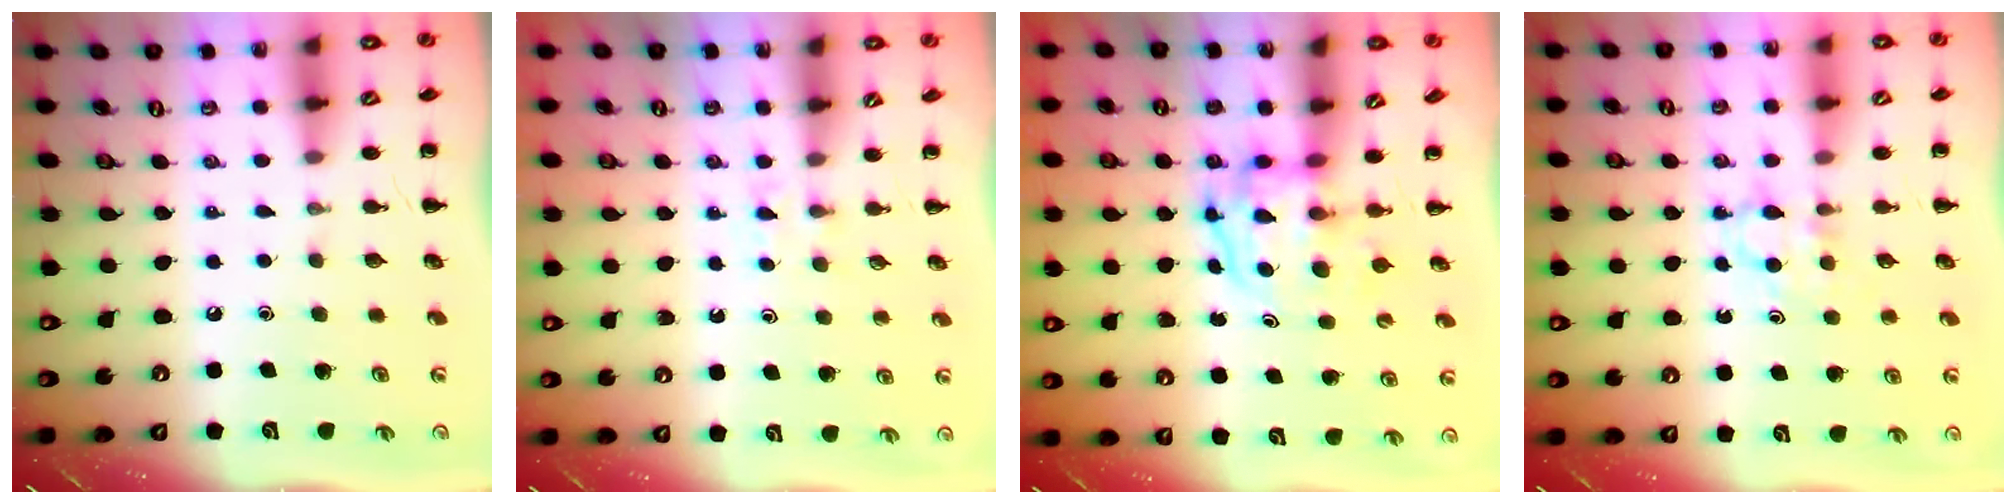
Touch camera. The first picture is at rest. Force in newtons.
{"total": 2.4, "press": 2.0, "slide": 1.2}
{"total": 3.7, "press": 3.7, "slide": 0.6}
{"total": 3.5, "press": 3.2, "slide": 1.2}